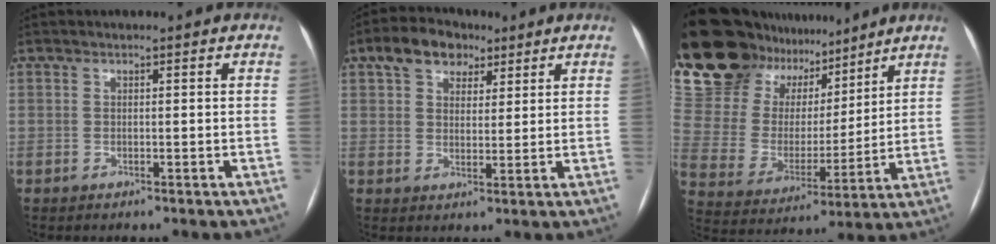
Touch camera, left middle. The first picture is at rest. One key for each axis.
{"total": 7.2, "fx": 4.3, "fy": 4.6, "fz": 3.6, "tx": -0.061, "ty": 0.025, "tz": 0.071}
{"total": 20.0, "fx": 16.6, "fy": 9.1, "fz": 6.5, "tx": -0.132, "ty": 0.032, "tz": 0.295}